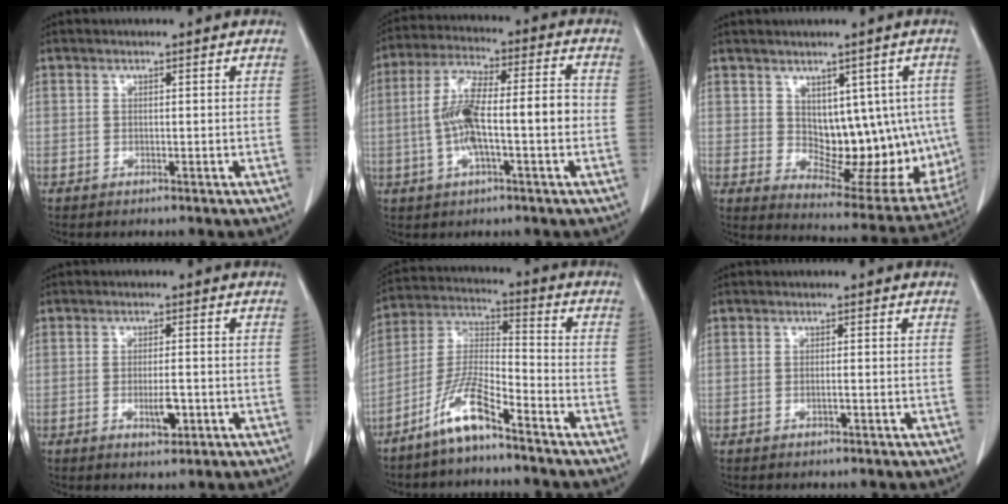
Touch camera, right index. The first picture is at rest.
{"total": 12.2, "force": [-1.5, 2.4, 11.8], "torque": [-0.221, 0.025, -0.028]}
{"total": 13.9, "force": [1.0, 7.4, 11.7], "torque": [-0.127, 0.007, 0.039]}
{"total": 3.6, "force": [-1.2, 1.0, 3.2], "torque": [-0.057, -0.002, -0.014]}
{"total": 9.6, "force": [-6.8, 1.2, 6.8], "torque": [-0.150, -0.008, -0.139]}
{"total": 1.0, "force": [-0.4, 0.1, 0.9], "torque": [-0.020, -0.001, -0.006]}